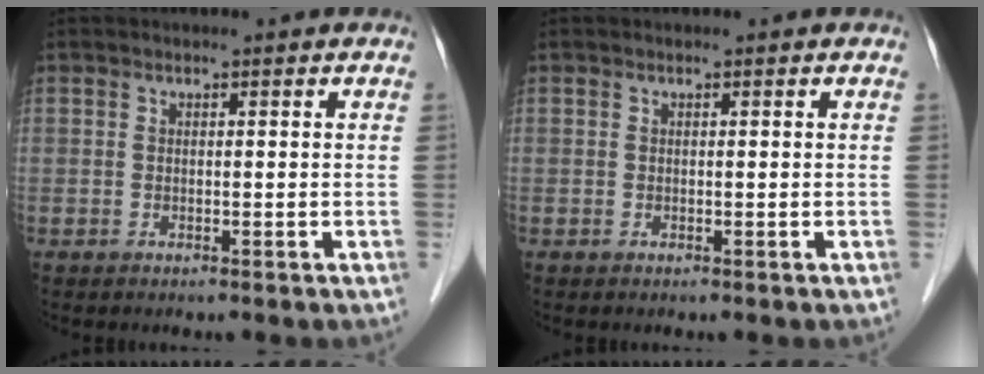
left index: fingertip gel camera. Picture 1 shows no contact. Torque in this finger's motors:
{"motor_torque": [-0.40, 0.03, 0.00, -0.01]}